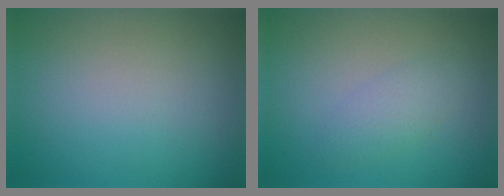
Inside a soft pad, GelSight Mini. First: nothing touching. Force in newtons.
{"total": 2.1, "press": 2.1, "slide": 0.1}